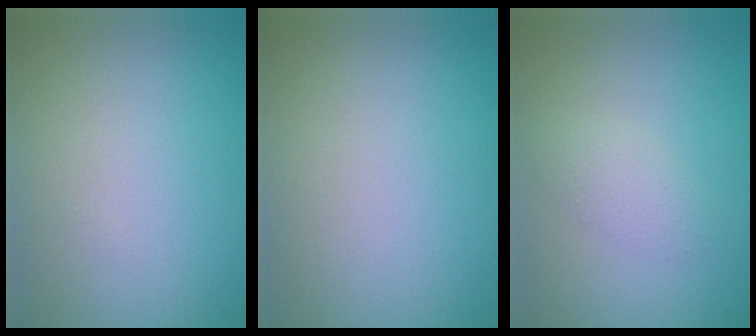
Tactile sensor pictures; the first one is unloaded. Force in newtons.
{"total": 0.0}
{"total": 1.7, "press": 1.7, "slide": 0.1}